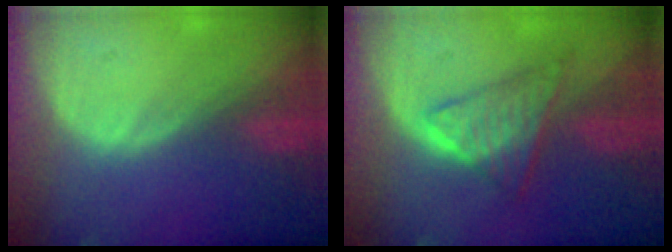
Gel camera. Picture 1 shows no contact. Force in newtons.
{"total": 6.7, "press": 6.0, "slide": 3.0}